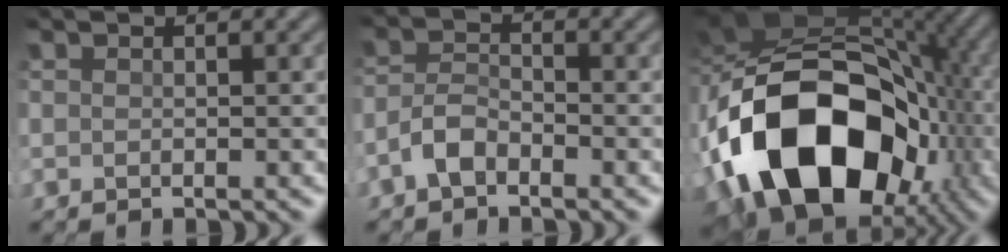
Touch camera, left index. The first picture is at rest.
{"total": 2.4, "force": [-1.8, 0.7, 1.4], "torque": [-0.032, 0.012, -0.042]}
{"total": 18.8, "force": [-5.3, 12.5, 13.0], "torque": [-0.237, -0.004, -0.088]}